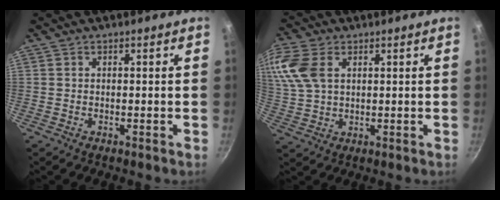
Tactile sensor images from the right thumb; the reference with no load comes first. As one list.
[{"total": 9.7, "force": [3.3, 6.2, 6.7], "torque": [-0.145, 0.002, 0.067]}]